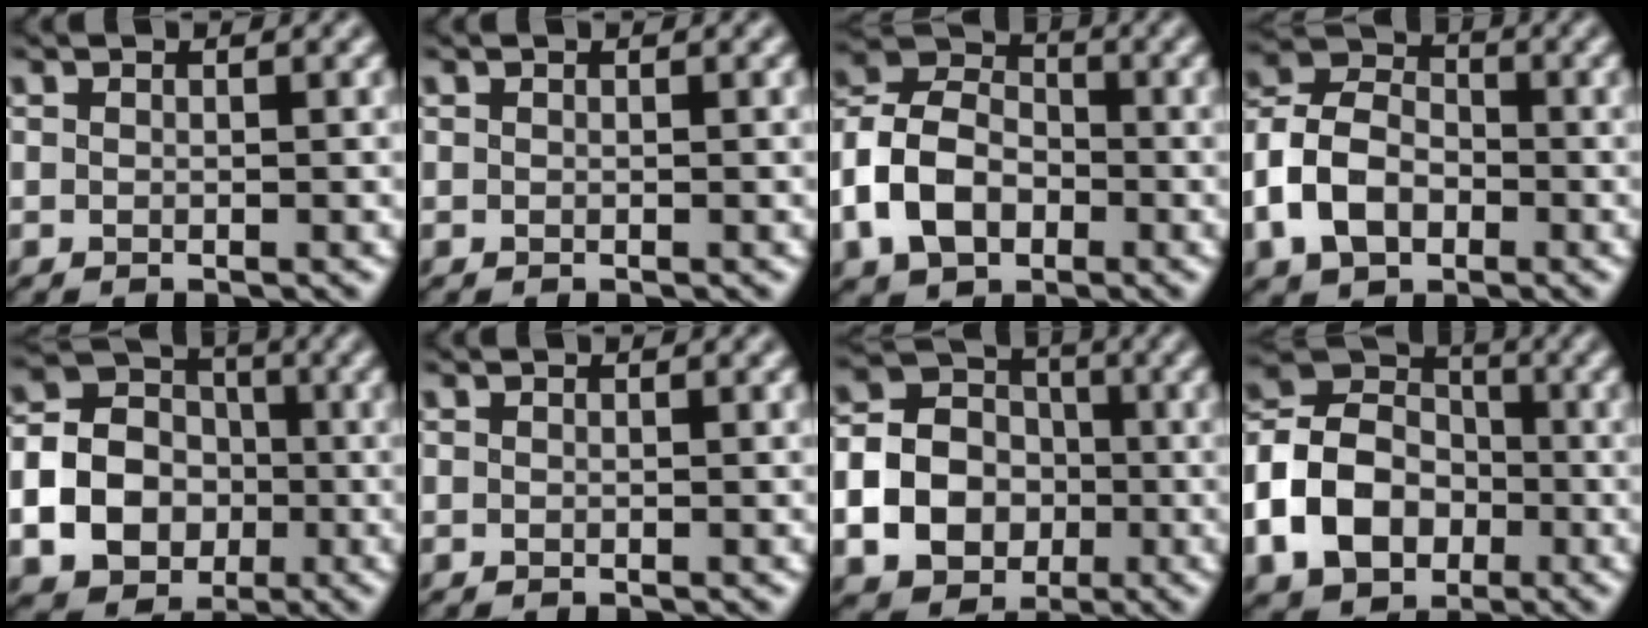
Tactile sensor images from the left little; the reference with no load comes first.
{"total": 0.0}
{"total": 6.8, "force": [-2.7, 4.7, 4.1], "torque": [-0.087, 0.011, -0.067]}
{"total": 6.1, "force": [-2.4, 4.2, 3.7], "torque": [-0.078, 0.011, -0.059]}
{"total": 15.2, "force": [-4.1, 13.7, 5.3], "torque": [-0.149, -0.032, -0.090]}
{"total": 0.0}
{"total": 13.9, "force": [-3.9, 12.4, 4.9], "torque": [-0.136, -0.035, -0.084]}
{"total": 8.5, "force": [-2.8, 6.4, 4.9], "torque": [-0.092, 0.002, -0.060]}